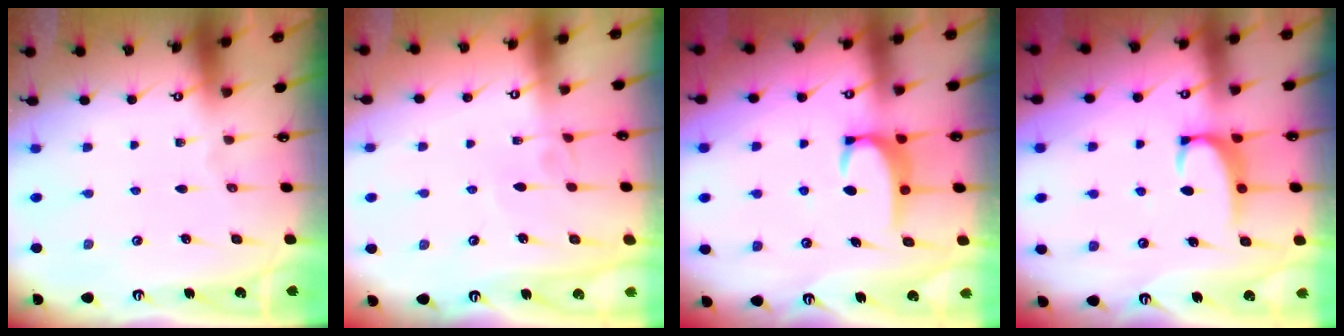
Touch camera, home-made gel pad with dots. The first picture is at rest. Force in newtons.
{"total": 2.7, "press": 2.7, "slide": 0.4}
{"total": 3.6, "press": 3.6, "slide": 0.5}
{"total": 2.3, "press": 2.2, "slide": 0.7}